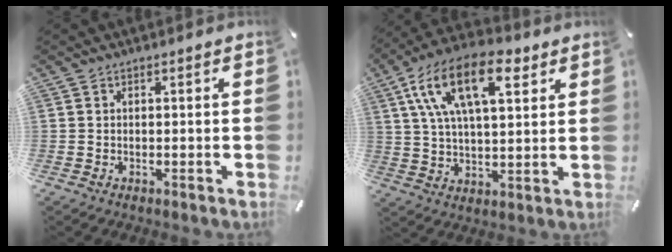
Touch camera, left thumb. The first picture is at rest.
{"total": 18.0, "force": [8.1, 8.8, 13.4], "torque": [-0.262, -0.017, 0.133]}